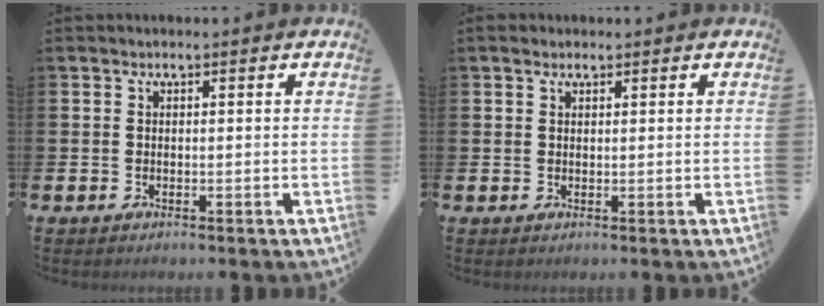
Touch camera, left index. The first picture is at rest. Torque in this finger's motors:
{"motor_torque": [2.14, 0.00, 0.38, 0.07]}